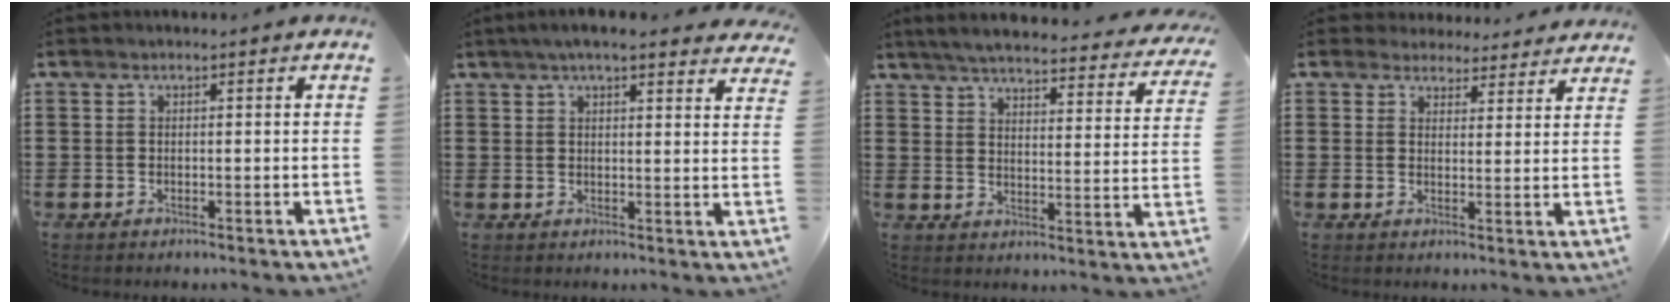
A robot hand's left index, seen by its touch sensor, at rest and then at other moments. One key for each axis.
{"total": 5.0, "fx": 4.3, "fy": 0.4, "fz": 2.5, "tx": -0.060, "ty": -0.002, "tz": 0.078}
{"total": 4.9, "fx": 4.6, "fy": -0.3, "fz": 1.8, "tx": -0.057, "ty": -0.033, "tz": 0.076}
{"total": 3.7, "fx": 3.6, "fy": 1.0, "fz": 0.3, "tx": -0.020, "ty": -0.009, "tz": 0.067}